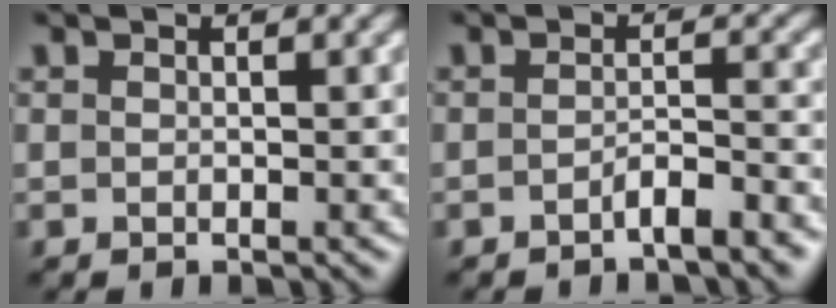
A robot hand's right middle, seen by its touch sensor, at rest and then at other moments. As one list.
[{"total": 2.4, "force": [-1.5, 0.5, 1.7], "torque": [-0.028, 0.008, -0.029]}]